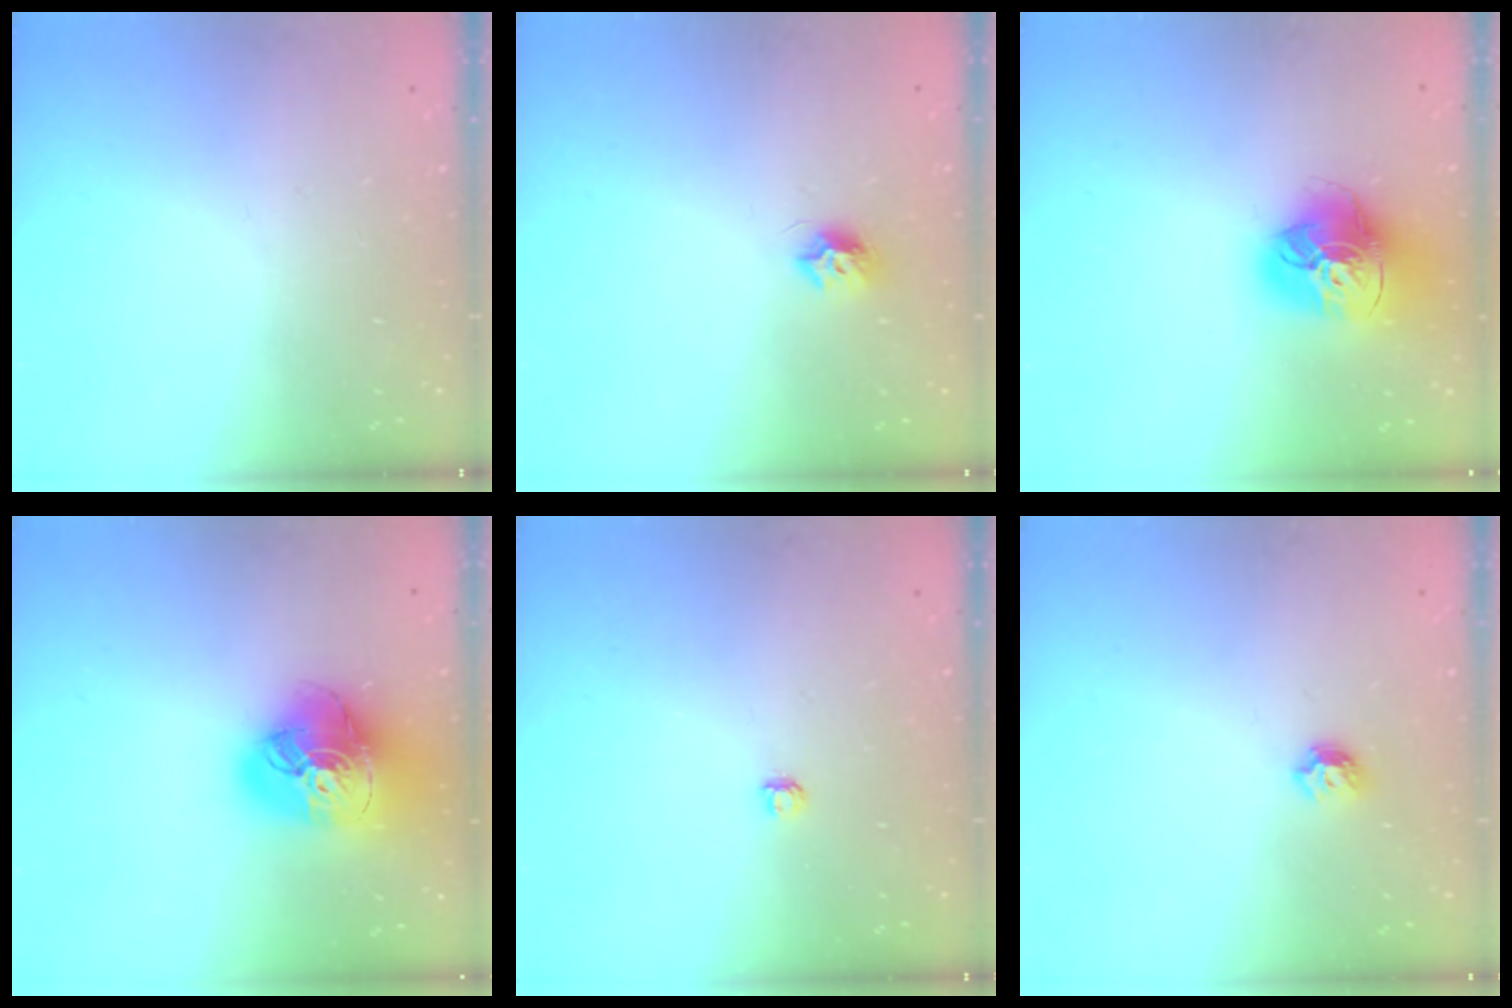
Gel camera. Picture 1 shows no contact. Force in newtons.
{"total": 7.1, "press": 7.0, "slide": 0.3}
{"total": 18.3, "press": 18.2, "slide": 2.1}
{"total": 20.6, "press": 20.5, "slide": 2.1}
{"total": 2.8, "press": 2.8, "slide": 0.3}
{"total": 5.5, "press": 5.5, "slide": 0.8}